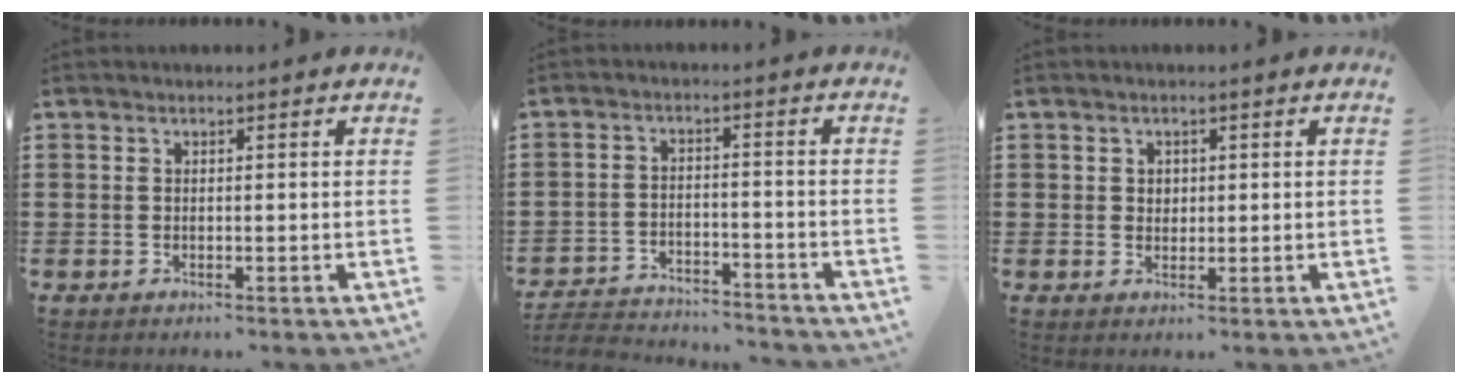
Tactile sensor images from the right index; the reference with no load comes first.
{"total": 4.0, "force": [-3.9, 0.6, 0.4], "torque": [-0.020, 0.003, -0.086]}
{"total": 1.4, "force": [0.5, 1.2, 0.5], "torque": [-0.012, 0.006, 0.009]}